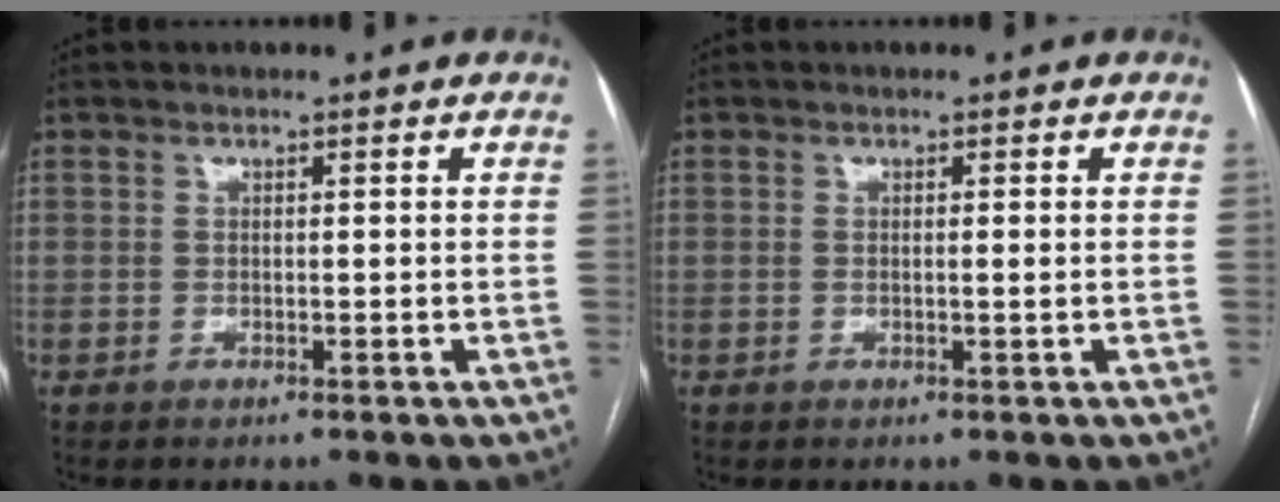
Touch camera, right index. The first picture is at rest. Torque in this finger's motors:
{"motor_torque": [0.10, 0.16, -0.08, 0.00]}